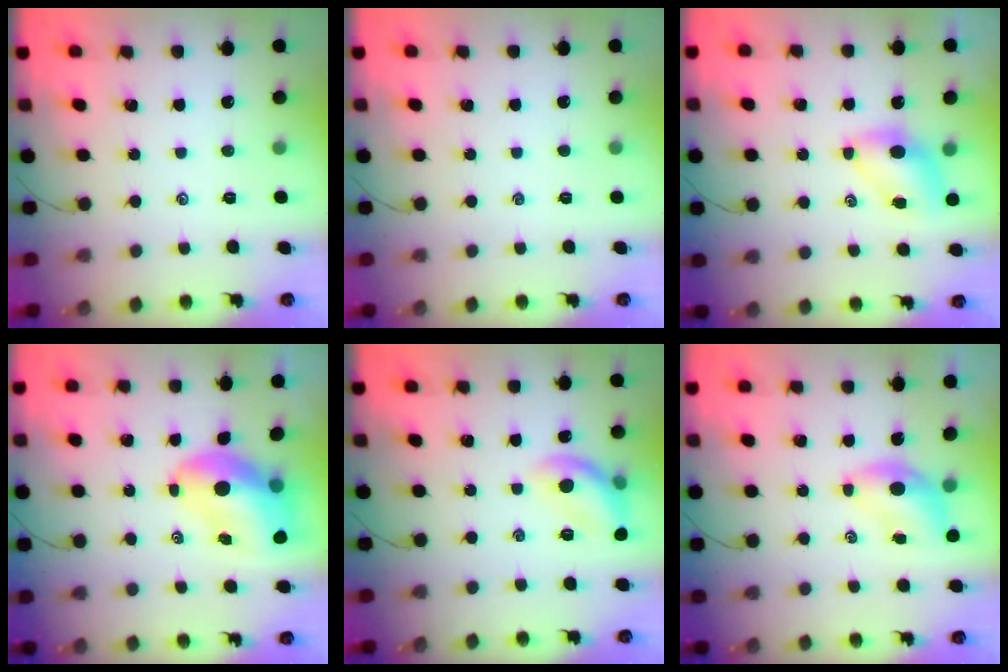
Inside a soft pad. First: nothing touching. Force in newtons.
{"total": 0.0}
{"total": 6.3, "press": 6.2, "slide": 0.7}
{"total": 10.1, "press": 9.5, "slide": 3.2}
{"total": 12.5, "press": 12.4, "slide": 1.6}
{"total": 5.7, "press": 5.6, "slide": 0.9}